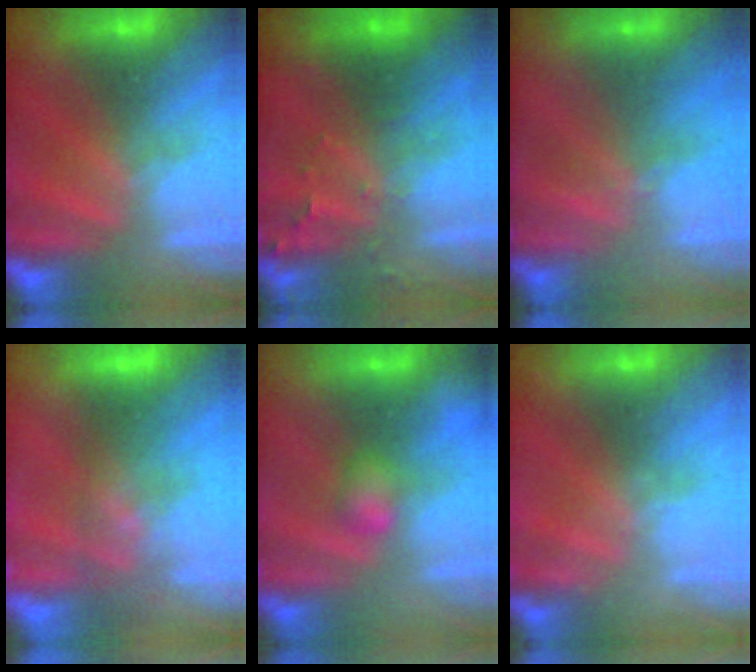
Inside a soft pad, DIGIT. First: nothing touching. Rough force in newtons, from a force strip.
{"total": 8.0}
{"total": 2.3}
{"total": 7.8}
{"total": 2.9}
{"total": 2.3}